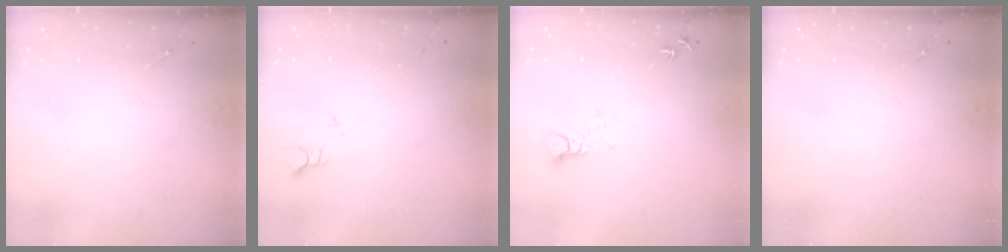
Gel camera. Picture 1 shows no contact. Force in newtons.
{"total": 2.0, "press": 2.0, "slide": 0.1}
{"total": 3.6, "press": 3.6, "slide": 0.3}
{"total": 0.0}